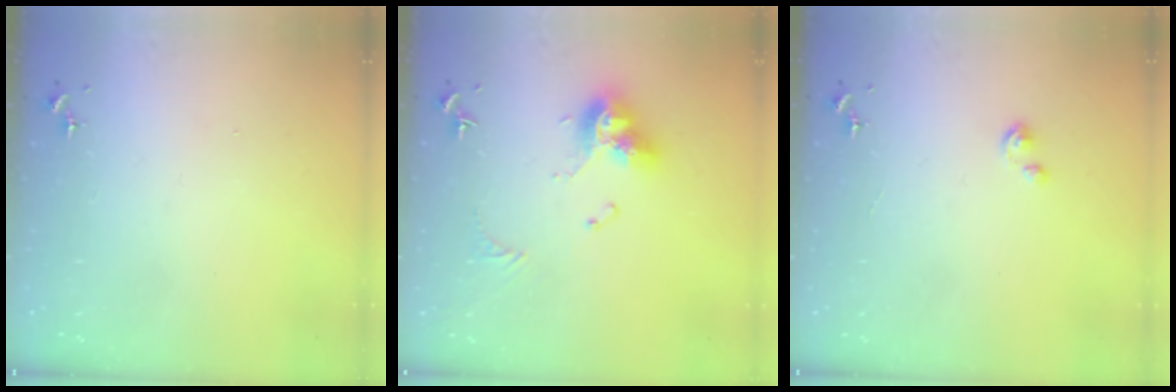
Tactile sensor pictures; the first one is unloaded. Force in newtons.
{"total": 13.2, "press": 13.1, "slide": 1.3}
{"total": 1.9, "press": 1.9, "slide": 0.1}